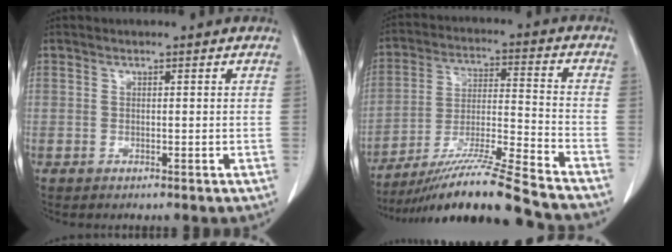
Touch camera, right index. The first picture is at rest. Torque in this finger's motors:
{"motor_torque": [1.10, -1.05, 0.67, 0.20]}